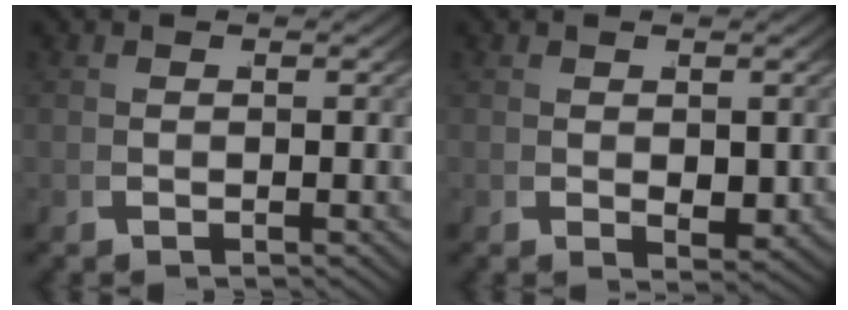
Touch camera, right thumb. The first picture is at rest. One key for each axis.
{"total": 1.8, "fx": 0.4, "fy": 1.2, "fz": 1.3, "tx": -0.021, "ty": -0.011, "tz": 0.016}